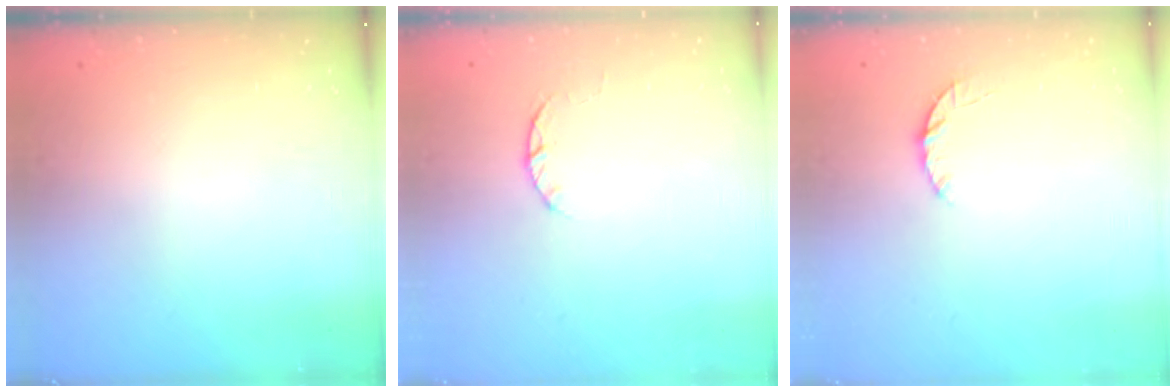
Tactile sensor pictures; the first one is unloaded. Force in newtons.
{"total": 2.3, "press": 2.3, "slide": 0.4}
{"total": 3.1, "press": 3.1, "slide": 0.3}